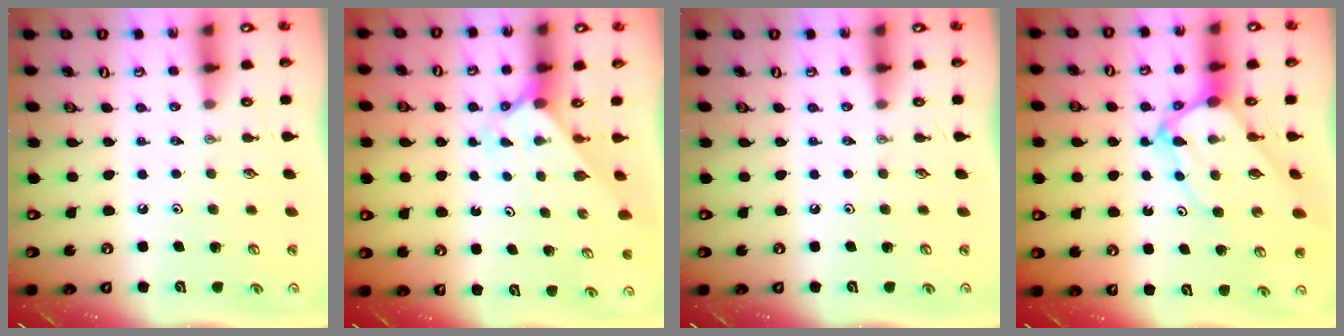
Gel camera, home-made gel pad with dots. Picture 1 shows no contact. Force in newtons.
{"total": 1.8, "press": 1.8, "slide": 0.2}
{"total": 0.0}
{"total": 8.8, "press": 8.8, "slide": 1.0}